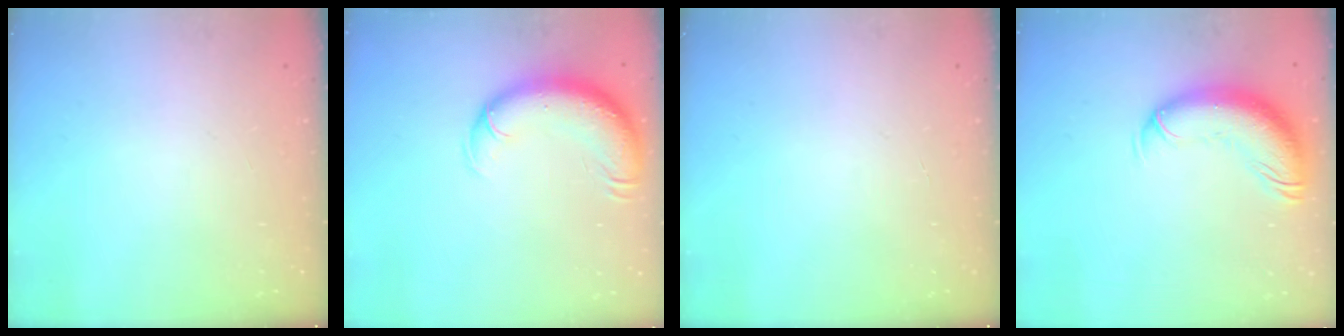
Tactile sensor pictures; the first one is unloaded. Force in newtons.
{"total": 12.3, "press": 11.9, "slide": 3.3}
{"total": 0.0}
{"total": 13.2, "press": 12.8, "slide": 3.3}